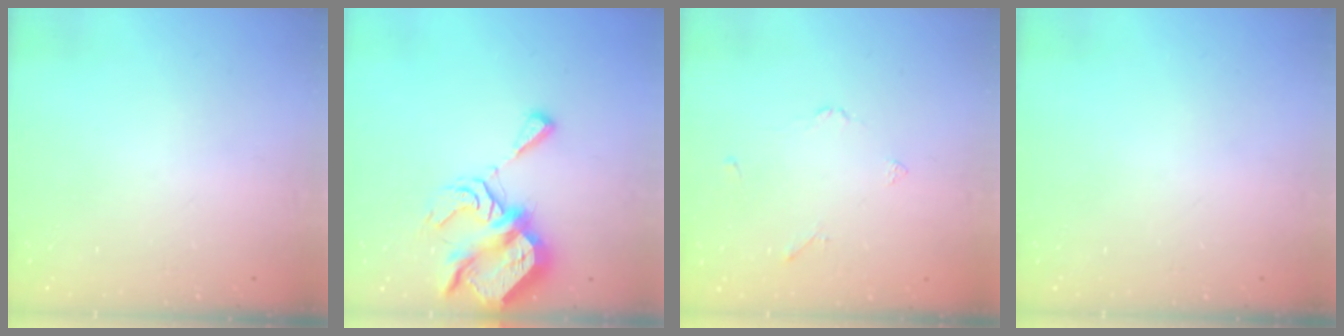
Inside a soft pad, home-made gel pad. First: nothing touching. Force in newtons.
{"total": 10.1, "press": 10.0, "slide": 1.3}
{"total": 2.2, "press": 2.2, "slide": 0.5}
{"total": 0.0}